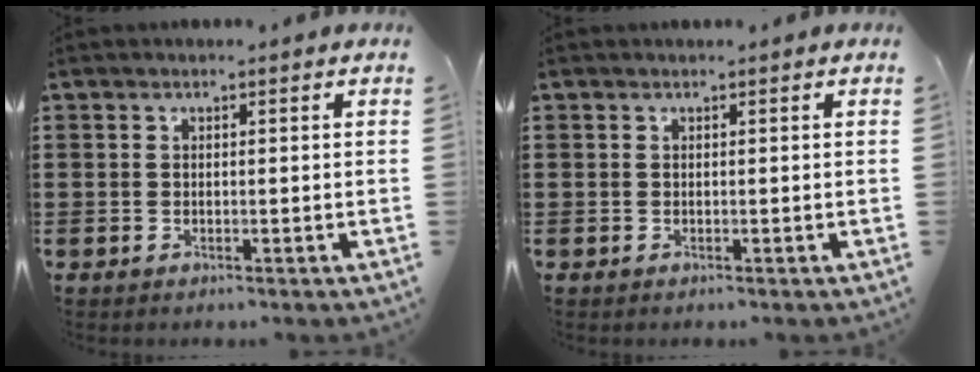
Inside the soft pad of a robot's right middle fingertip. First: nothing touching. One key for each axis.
{"total": 0.0}